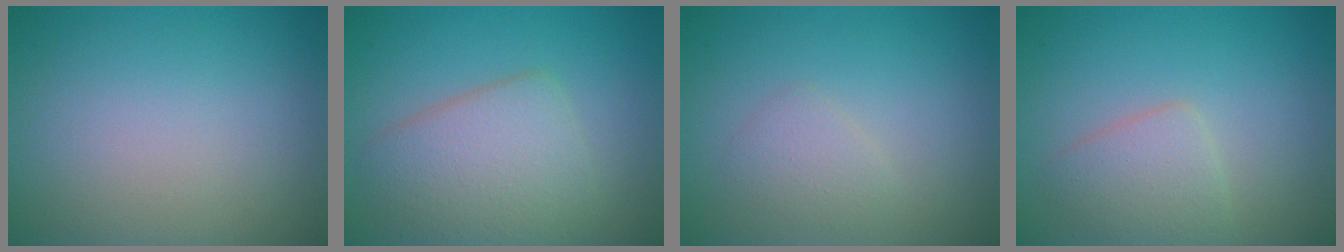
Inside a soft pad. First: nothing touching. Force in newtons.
{"total": 5.3, "press": 5.2, "slide": 0.3}
{"total": 1.6, "press": 1.6, "slide": 0.0}
{"total": 2.6, "press": 2.6, "slide": 0.2}